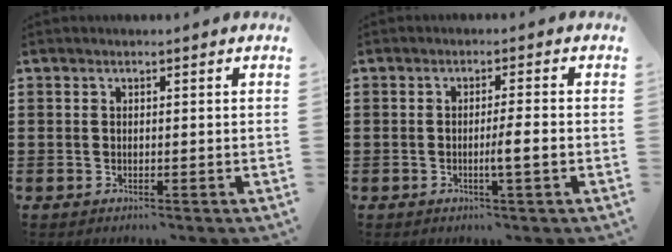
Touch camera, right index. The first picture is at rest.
{"total": 2.9, "force": [-0.8, -0.2, 2.7], "torque": [-0.047, -0.007, -0.016]}